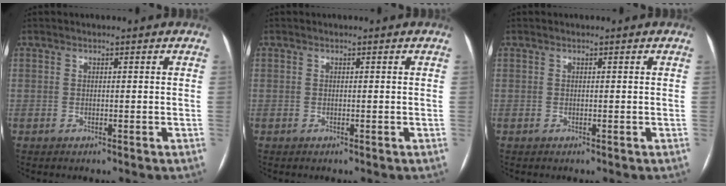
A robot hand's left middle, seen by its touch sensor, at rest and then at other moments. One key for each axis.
{"total": 0.0}
{"total": 0.0}